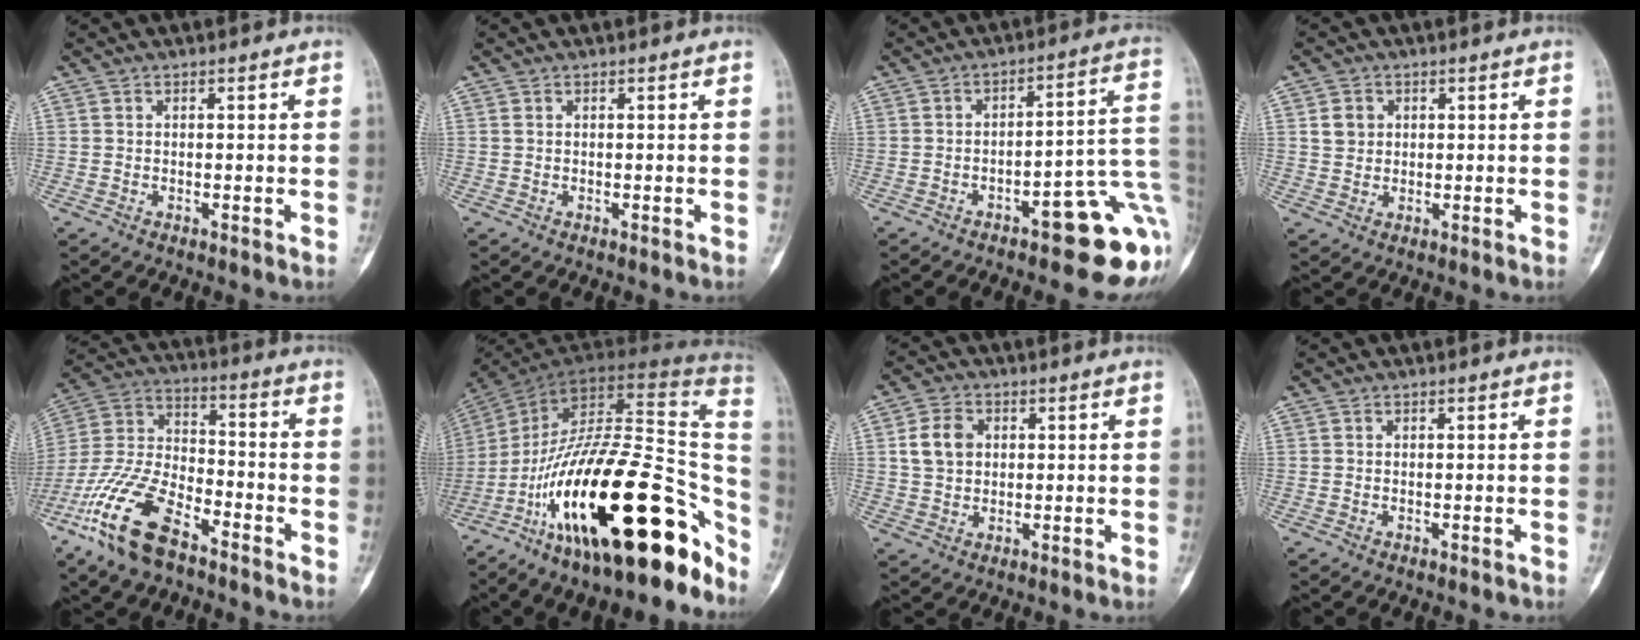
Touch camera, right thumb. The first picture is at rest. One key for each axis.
{"total": 0.0}
{"total": 15.6, "fx": -6.0, "fy": 5.4, "fz": 13.3, "tx": -0.096, "ty": 0.058, "tz": -0.068}
{"total": 3.3, "fx": 1.0, "fy": 2.9, "fz": 1.3, "tx": -0.010, "ty": -0.001, "tz": 0.018}
{"total": 17.1, "fx": -10.2, "fy": 7.5, "fz": 11.5, "tx": -0.241, "ty": 0.046, "tz": -0.205}
{"total": 35.0, "fx": -15.8, "fy": 12.7, "fz": 28.6, "tx": -0.354, "ty": 0.079, "tz": -0.254}
{"total": 6.3, "fx": 1.3, "fy": 4.8, "fz": 3.7, "tx": -0.057, "ty": 0.003, "tz": 0.023}
{"total": 0.0}